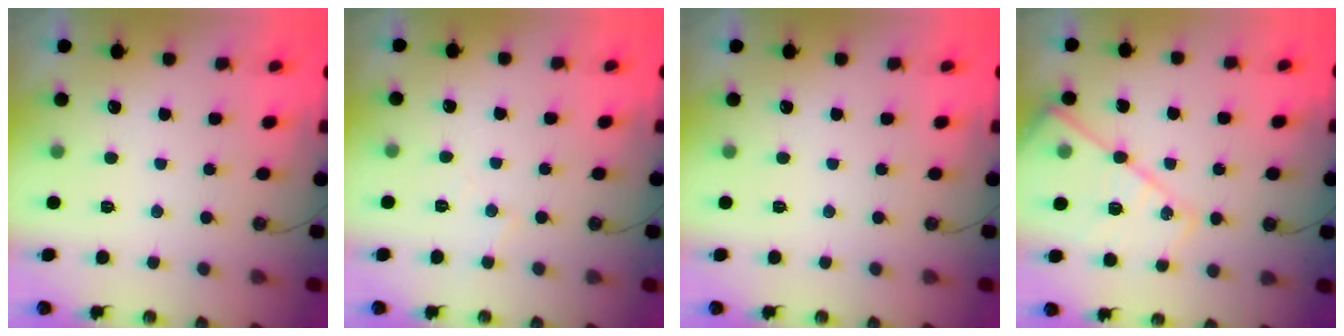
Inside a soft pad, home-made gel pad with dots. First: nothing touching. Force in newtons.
{"total": 4.2, "press": 4.2, "slide": 0.8}
{"total": 0.0}
{"total": 16.0, "press": 16.0, "slide": 1.2}